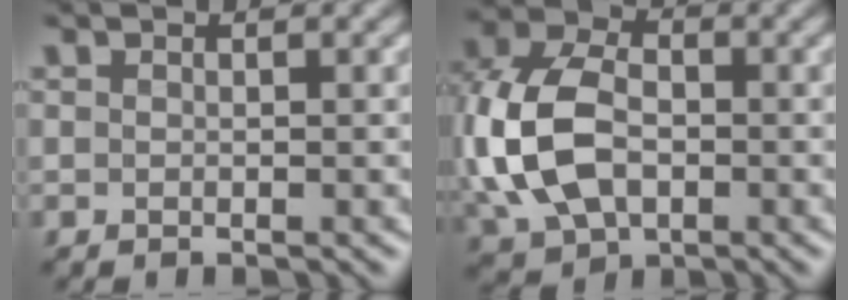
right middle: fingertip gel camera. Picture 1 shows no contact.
{"total": 9.5, "force": [-0.6, 6.9, 6.5], "torque": [-0.170, 0.006, -0.017]}